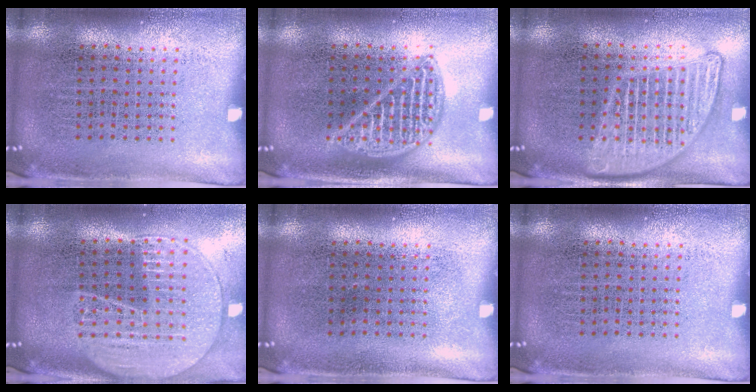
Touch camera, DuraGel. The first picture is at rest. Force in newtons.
{"total": 2.1, "press": 2.1, "slide": 0.2}
{"total": 2.7, "press": 2.7, "slide": 0.2}
{"total": 2.0, "press": 1.8, "slide": 0.9}
{"total": 0.0}
{"total": 0.0}